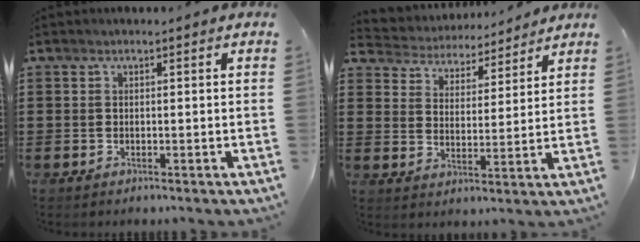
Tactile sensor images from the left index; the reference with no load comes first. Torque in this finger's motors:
{"motor_torque": [0.03, 0.01, 0.00, 0.01]}